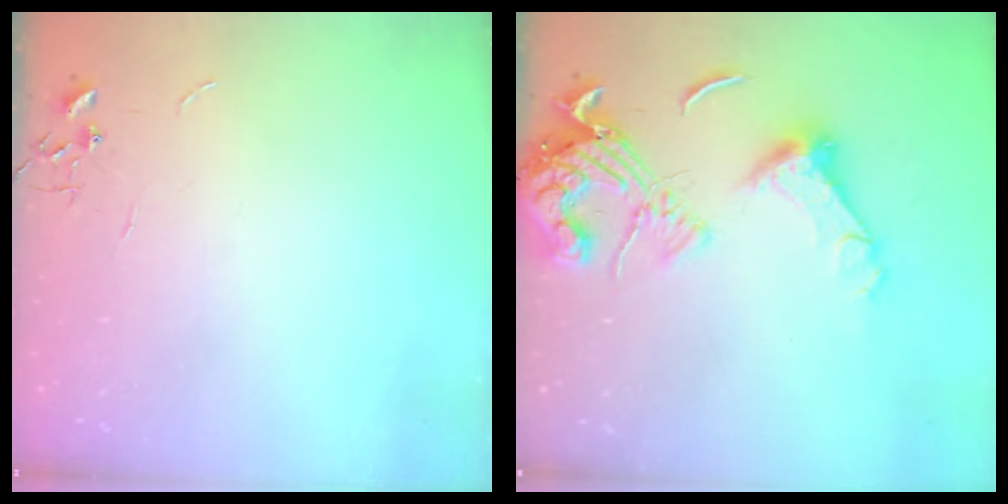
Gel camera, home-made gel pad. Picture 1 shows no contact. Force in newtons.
{"total": 16.5, "press": 16.4, "slide": 2.2}